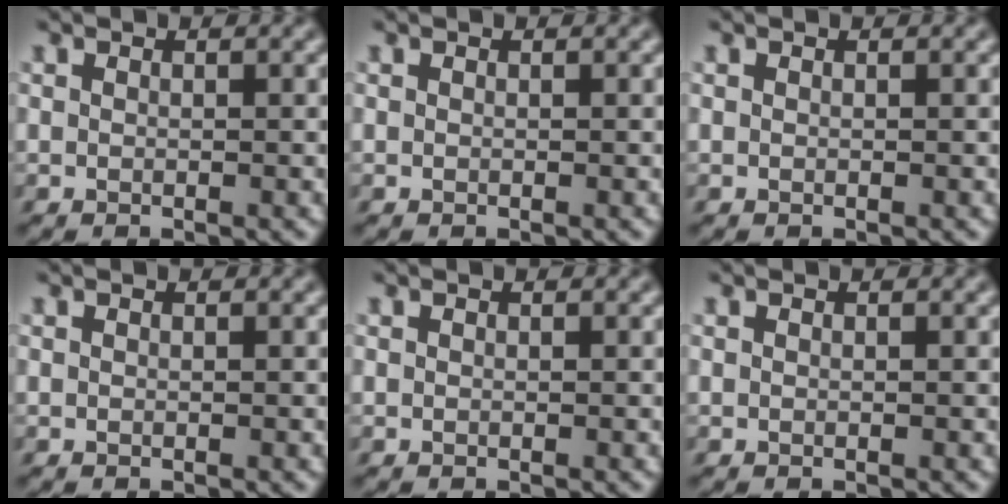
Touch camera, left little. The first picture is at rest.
{"total": 0.0}
{"total": 0.0}
{"total": 0.0}
{"total": 0.0}
{"total": 0.0}